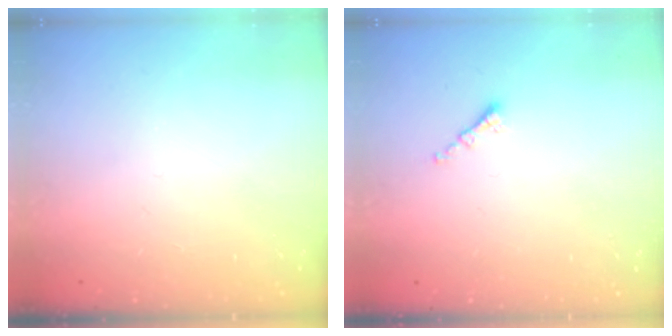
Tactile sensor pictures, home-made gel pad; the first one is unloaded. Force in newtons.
{"total": 0.8, "press": 0.8, "slide": 0.2}